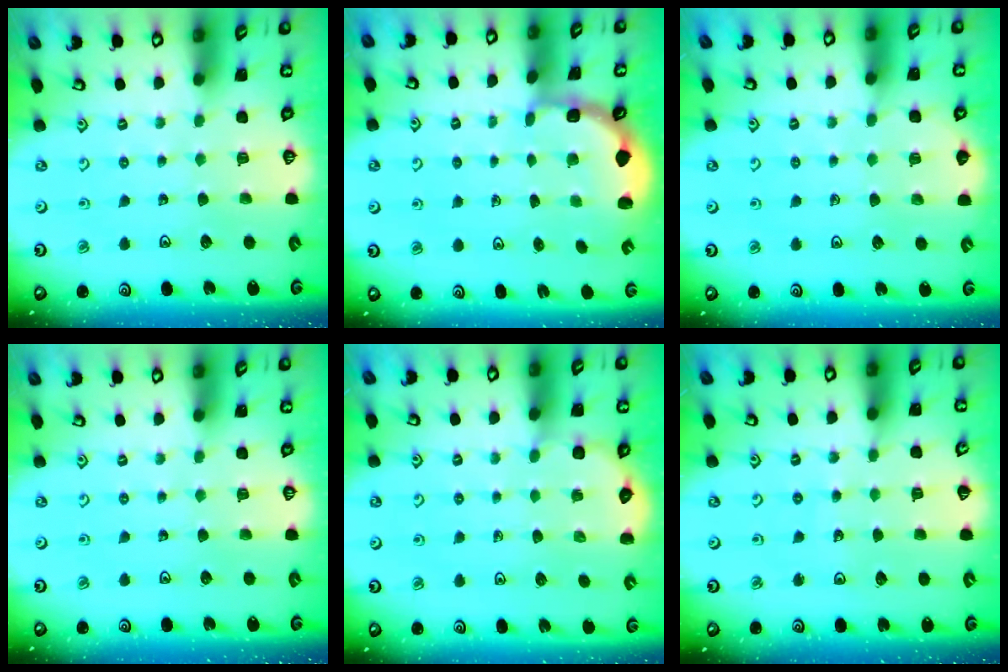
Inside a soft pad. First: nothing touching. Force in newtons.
{"total": 2.5, "press": 1.9, "slide": 1.6}
{"total": 3.7, "press": 3.5, "slide": 1.1}
{"total": 0.0}
{"total": 4.1, "press": 4.1, "slide": 0.6}
{"total": 4.3, "press": 4.3, "slide": 0.5}